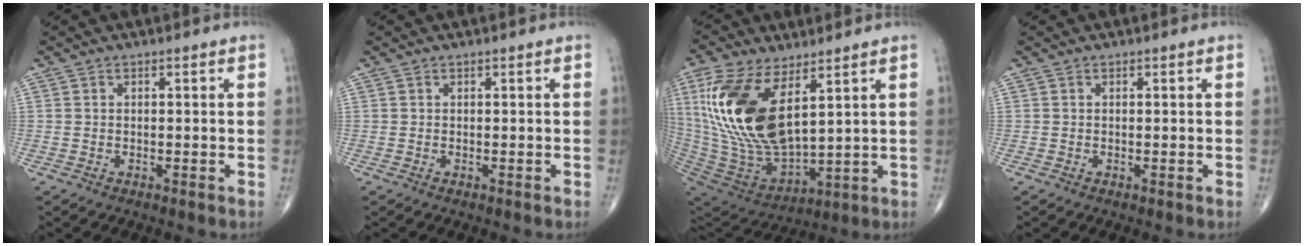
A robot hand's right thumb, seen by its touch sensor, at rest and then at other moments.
{"total": 0.0}
{"total": 22.1, "force": [7.3, 10.6, 17.9], "torque": [-0.370, -0.037, 0.151]}
{"total": 0.0}